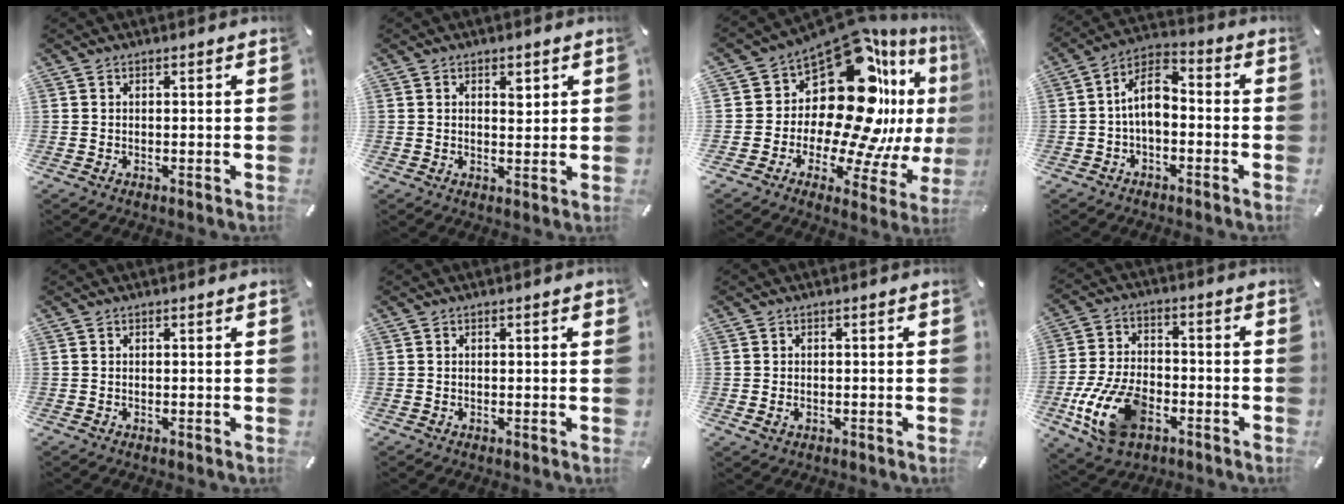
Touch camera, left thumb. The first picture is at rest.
{"total": 2.8, "force": [1.1, 1.8, 1.9], "torque": [-0.008, -0.009, 0.012]}
{"total": 23.3, "force": [8.6, 13.2, 17.2], "torque": [-0.258, -0.115, 0.158]}
{"total": 9.4, "force": [-1.1, 5.5, 7.5], "torque": [-0.151, 0.013, -0.019]}
{"total": 0.0}
{"total": 0.8, "force": [0.1, 0.2, 0.8], "torque": [-0.015, 0.002, 0.001]}
{"total": 1.4, "force": [-0.3, 1.1, 0.8], "torque": [-0.014, 0.004, -0.007]}
{"total": 14.8, "force": [-6.2, 9.3, 9.8], "torque": [-0.202, 0.031, -0.104]}